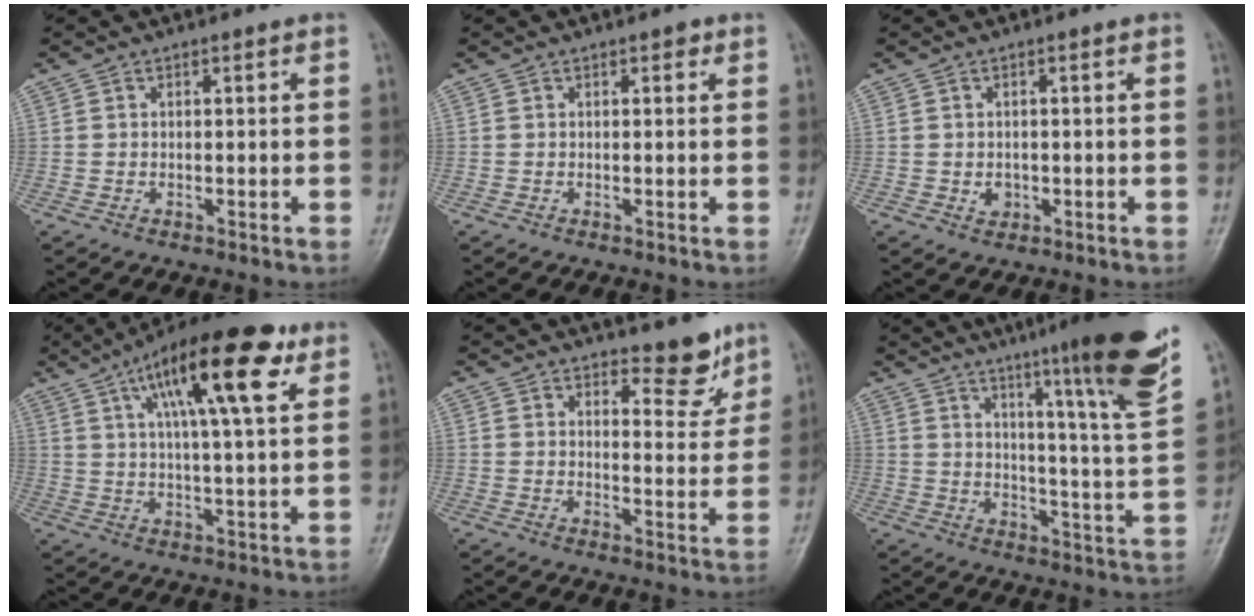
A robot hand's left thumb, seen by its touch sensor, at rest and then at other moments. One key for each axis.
{"total": 1.0, "fx": 0.6, "fy": 0.5, "fz": 0.6, "tx": 0.000, "ty": -0.001, "tz": 0.004}
{"total": 1.9, "fx": -0.3, "fy": 1.6, "fz": 1.0, "tx": -0.009, "ty": 0.001, "tz": 0.001}
{"total": 18.5, "fx": 8.6, "fy": 5.0, "fz": 15.6, "tx": -0.231, "ty": -0.009, "tz": 0.133}
{"total": 6.7, "fx": 5.2, "fy": 2.6, "fz": 3.3, "tx": -0.017, "ty": -0.042, "tz": 0.074}
{"total": 20.4, "fx": 13.6, "fy": 0.1, "fz": 15.2, "tx": -0.196, "ty": -0.084, "tz": 0.188}